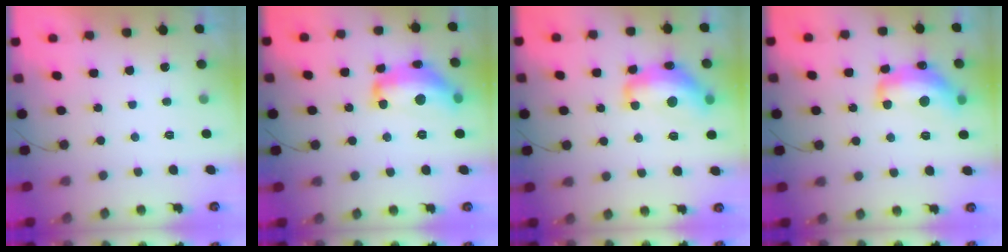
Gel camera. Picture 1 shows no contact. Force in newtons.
{"total": 16.0, "press": 16.0, "slide": 1.1}
{"total": 15.0, "press": 14.9, "slide": 1.1}
{"total": 14.7, "press": 14.7, "slide": 1.1}